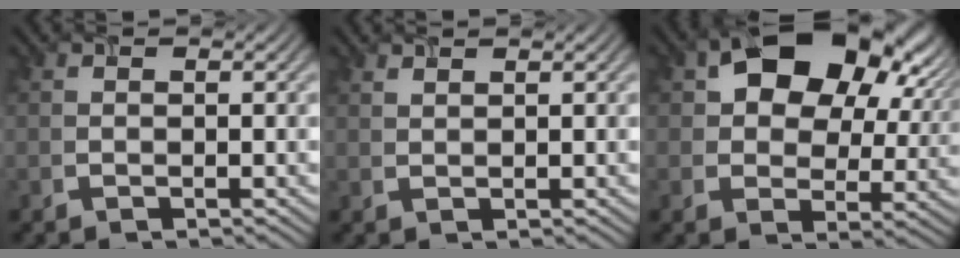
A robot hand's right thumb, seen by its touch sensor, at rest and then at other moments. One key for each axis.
{"total": 1.3, "fx": 1.1, "fy": 0.3, "fz": 0.6, "tx": -0.006, "ty": -0.002, "tz": 0.022}
{"total": 13.9, "fx": 5.7, "fy": 9.4, "fz": 8.6, "tx": -0.128, "ty": -0.002, "tz": 0.109}